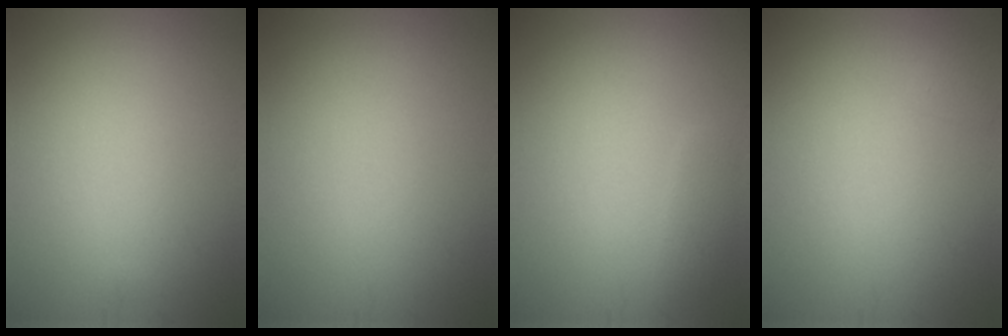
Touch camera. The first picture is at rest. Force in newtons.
{"total": 0.0}
{"total": 1.2, "press": 1.2, "slide": 0.2}
{"total": 0.6, "press": 0.6, "slide": 0.0}